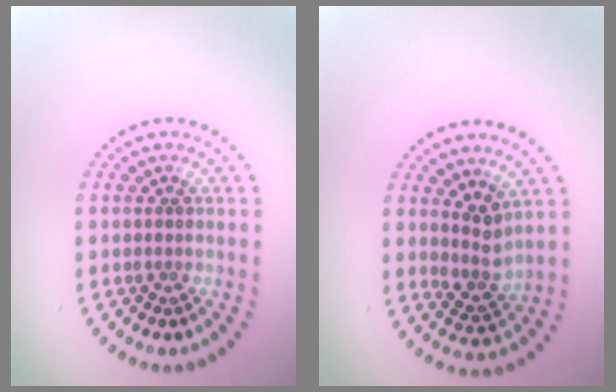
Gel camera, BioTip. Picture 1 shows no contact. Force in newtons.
{"total": 2.5, "press": 2.0, "slide": 1.6}